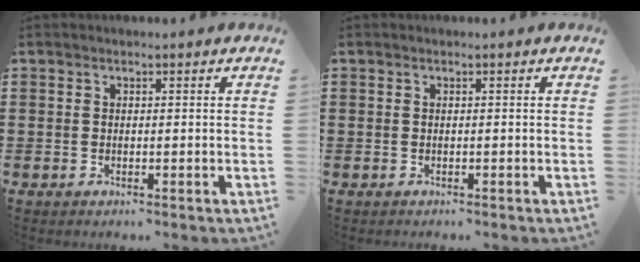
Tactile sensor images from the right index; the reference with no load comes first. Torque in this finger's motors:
{"motor_torque": [1.17, 0.97, -0.01, 0.01]}